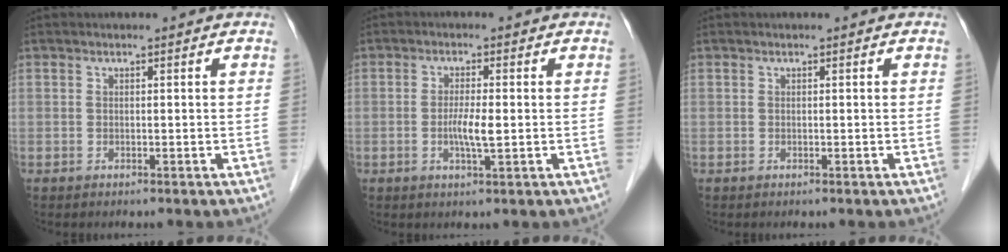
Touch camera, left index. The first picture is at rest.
{"total": 3.4, "force": [-0.5, 0.3, 3.4], "torque": [-0.069, -0.005, -0.009]}
{"total": 0.0}